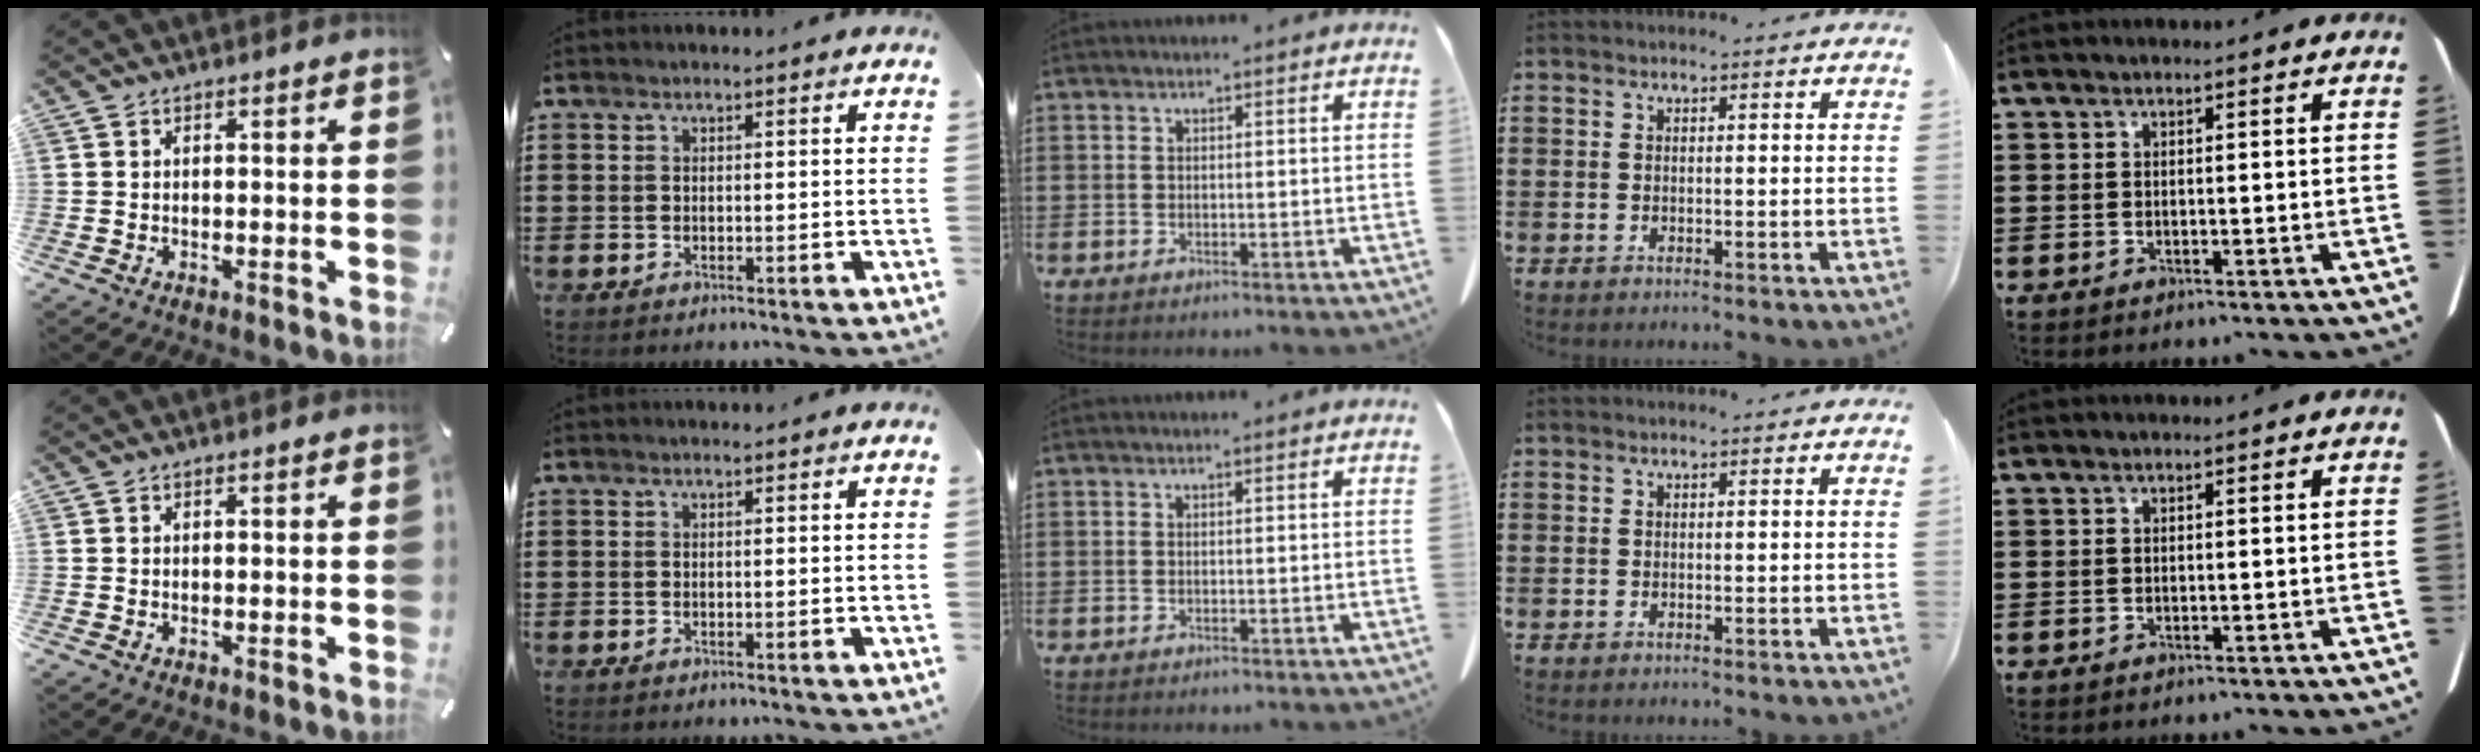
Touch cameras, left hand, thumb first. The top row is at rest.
{}